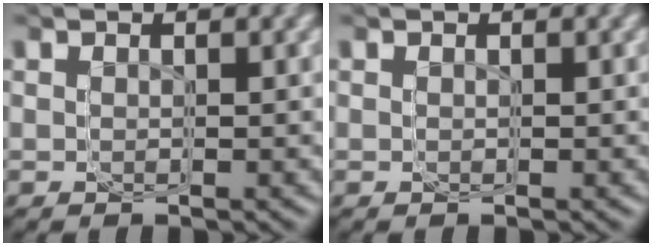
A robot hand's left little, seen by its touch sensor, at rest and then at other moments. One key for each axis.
{"total": 0.0}